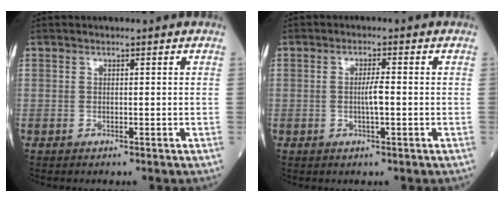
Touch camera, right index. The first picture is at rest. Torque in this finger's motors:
{"motor_torque": [-0.05, -0.02, 0.02, 0.02]}